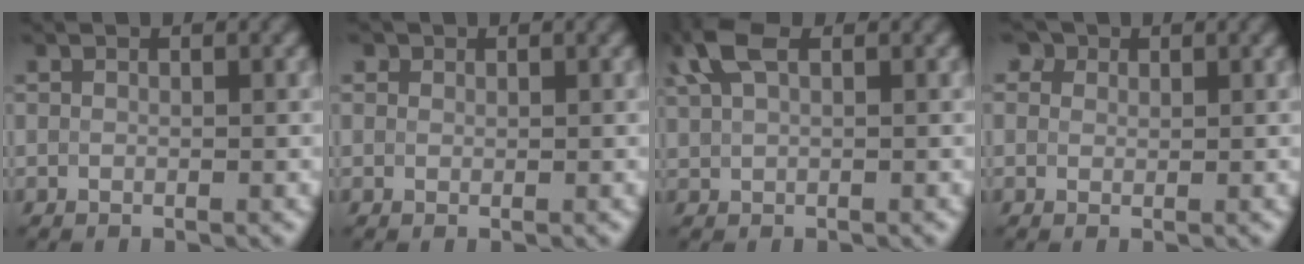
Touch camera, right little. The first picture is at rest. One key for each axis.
{"total": 0.9, "fx": 0.6, "fy": 0.6, "fz": 0.2, "tx": 0.000, "ty": 0.004, "tz": -0.001}
{"total": 4.0, "fx": 2.0, "fy": 1.9, "fz": 2.9, "tx": -0.068, "ty": 0.018, "tz": 0.034}
{"total": 3.0, "fx": 1.8, "fy": 2.0, "fz": 1.3, "tx": -0.019, "ty": 0.023, "tz": -0.001}